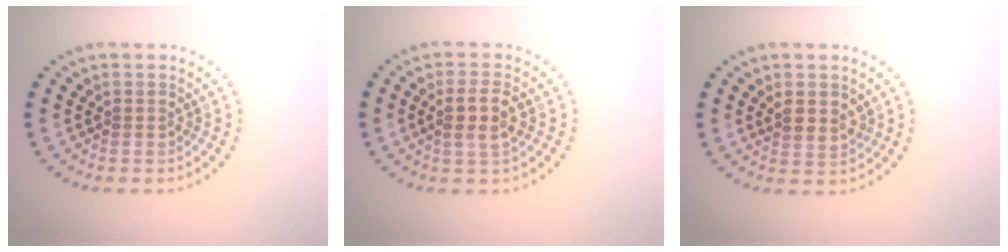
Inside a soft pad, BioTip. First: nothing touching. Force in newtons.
{"total": 2.8, "press": 2.7, "slide": 0.8}
{"total": 1.9, "press": 1.8, "slide": 0.8}